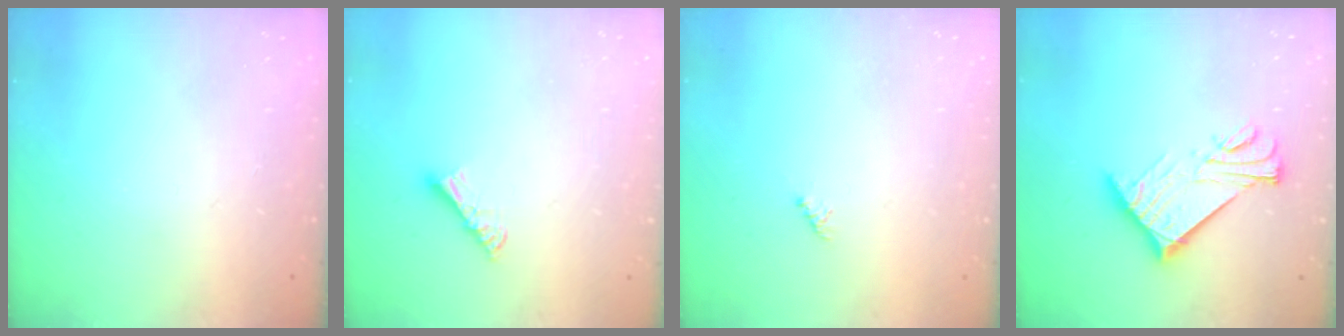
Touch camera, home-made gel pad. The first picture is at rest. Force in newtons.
{"total": 5.4, "press": 5.4, "slide": 0.2}
{"total": 1.1, "press": 1.1, "slide": 0.3}
{"total": 12.0, "press": 12.0, "slide": 0.6}